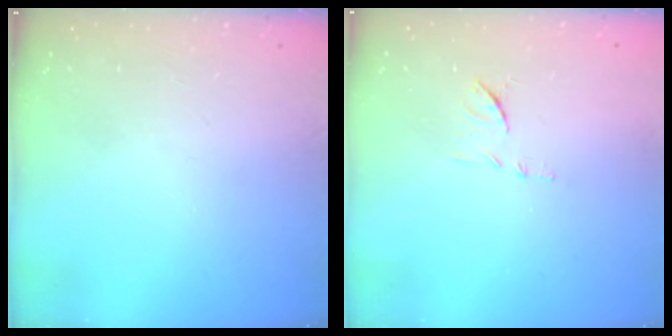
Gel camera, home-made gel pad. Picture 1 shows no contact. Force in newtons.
{"total": 8.2, "press": 8.2, "slide": 0.6}